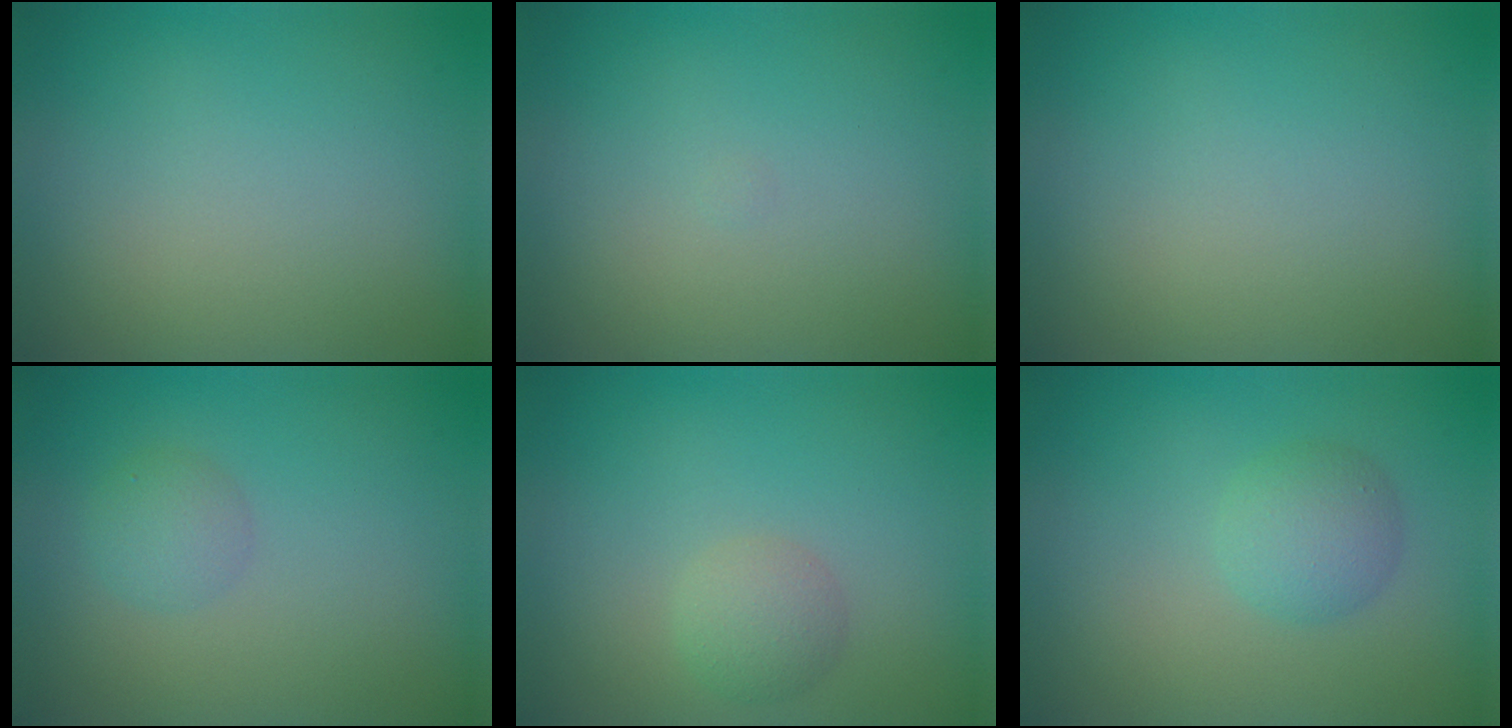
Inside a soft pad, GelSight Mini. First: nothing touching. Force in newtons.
{"total": 0.0}
{"total": 0.0}
{"total": 1.8, "press": 1.8, "slide": 0.0}
{"total": 2.1, "press": 2.1, "slide": 0.1}
{"total": 2.6, "press": 2.6, "slide": 0.1}